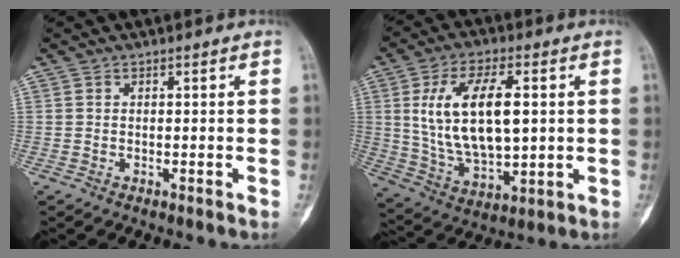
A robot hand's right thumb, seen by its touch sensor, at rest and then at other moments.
{"total": 17.5, "force": [2.8, 8.7, 14.9], "torque": [-0.256, -0.006, 0.061]}